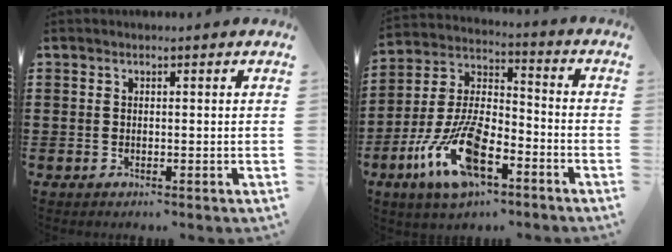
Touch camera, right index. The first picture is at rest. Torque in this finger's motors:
{"motor_torque": [2.14, 0.00, 1.05, 0.21]}